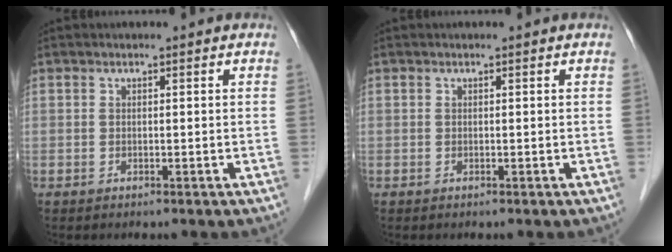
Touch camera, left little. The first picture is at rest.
{"total": 0.0}